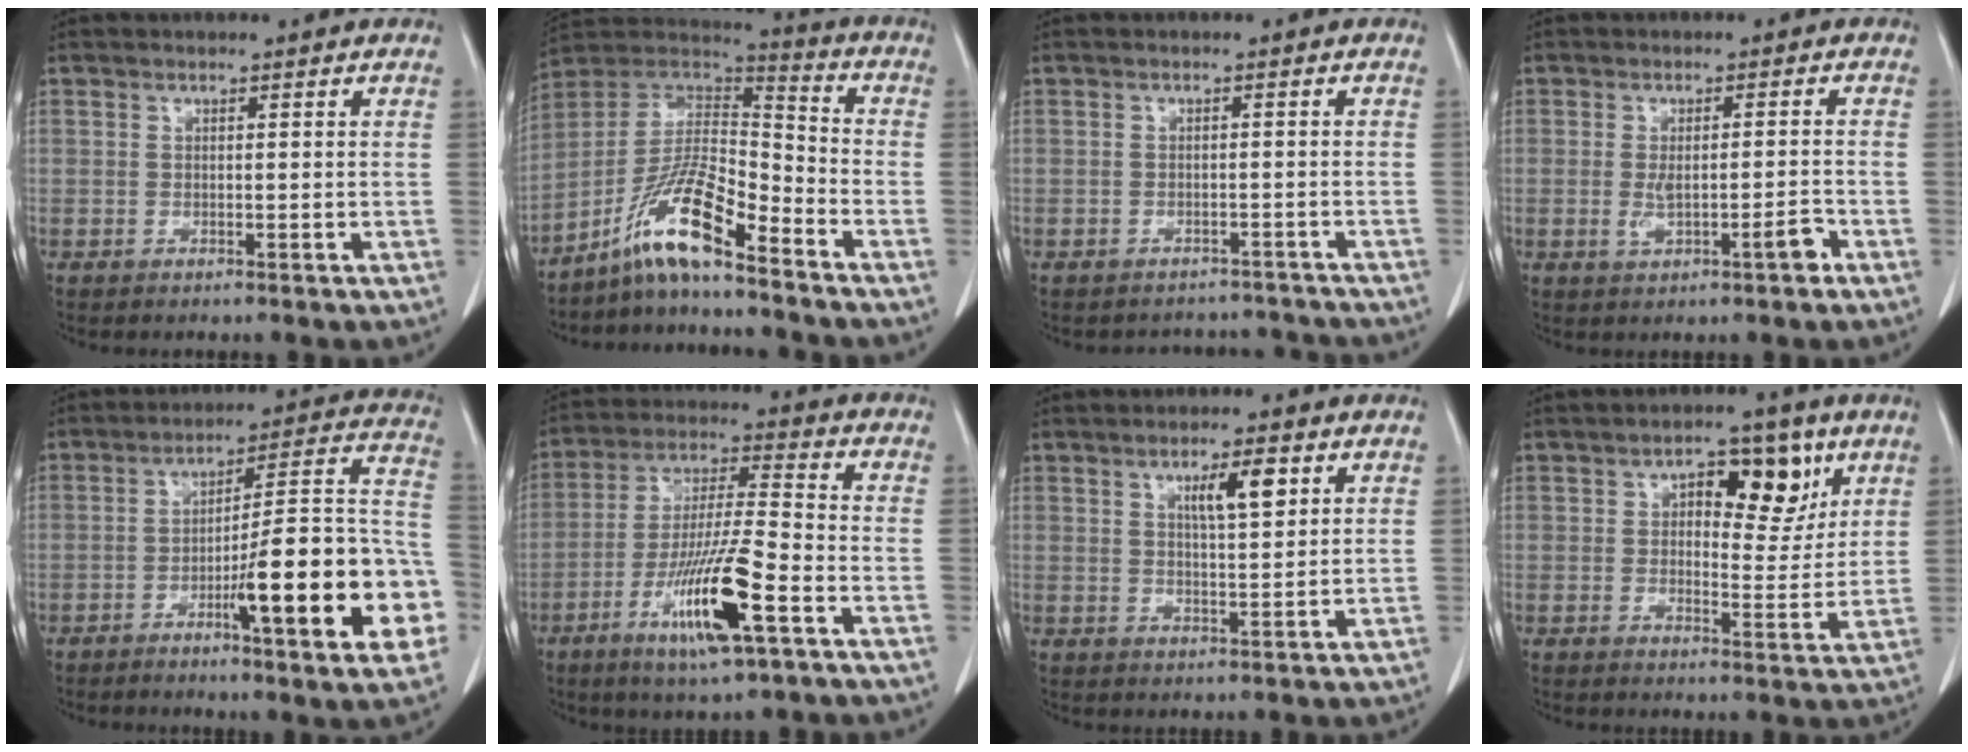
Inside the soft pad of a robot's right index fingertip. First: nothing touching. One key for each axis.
{"total": 13.1, "fx": -9.3, "fy": 1.2, "fz": 9.1, "tx": -0.167, "ty": 0.012, "tz": -0.170}
{"total": 6.4, "fx": -6.0, "fy": 2.2, "fz": -0.2, "tx": 0.006, "ty": 0.020, "tz": -0.062}
{"total": 3.9, "fx": -1.3, "fy": 0.9, "fz": 3.5, "tx": -0.059, "ty": 0.002, "tz": -0.016}
{"total": 20.0, "fx": -6.7, "fy": 2.4, "fz": 18.6, "tx": -0.199, "ty": 0.024, "tz": -0.093}
{"total": 14.3, "fx": -6.4, "fy": 1.1, "fz": 12.7, "tx": -0.246, "ty": -0.019, "tz": -0.114}
{"total": 5.5, "fx": 2.5, "fy": 1.0, "fz": 4.8, "tx": -0.081, "ty": 0.001, "tz": 0.042}
{"total": 8.8, "fx": 3.9, "fy": 4.0, "fz": 6.8, "tx": -0.086, "ty": 0.013, "tz": 0.056}